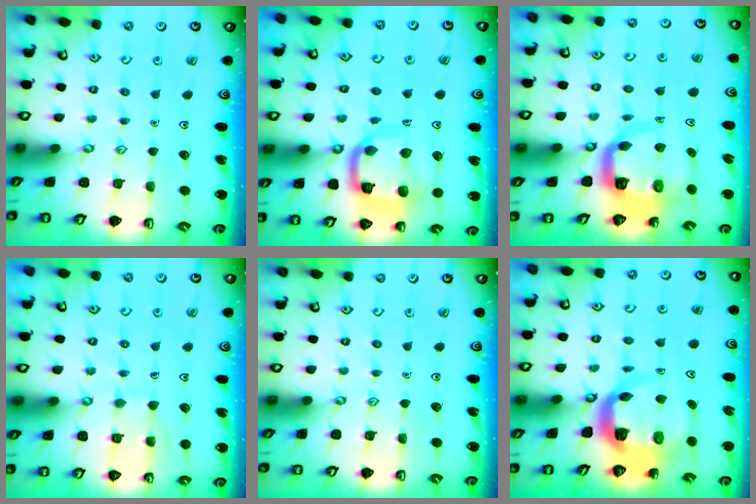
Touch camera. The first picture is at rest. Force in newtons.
{"total": 15.4, "press": 15.3, "slide": 1.6}
{"total": 8.8, "press": 8.7, "slide": 1.1}
{"total": 6.7, "press": 6.7, "slide": 0.4}
{"total": 0.0}
{"total": 6.7, "press": 6.6, "slide": 0.9}